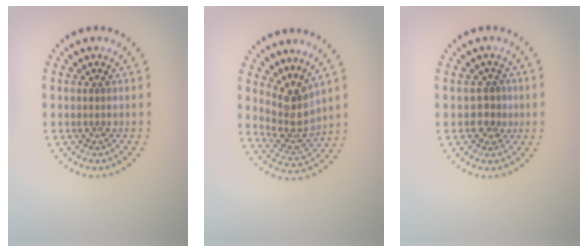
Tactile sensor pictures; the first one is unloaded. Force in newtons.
{"total": 3.8, "press": 2.7, "slide": 2.6}
{"total": 1.9, "press": 1.8, "slide": 0.8}